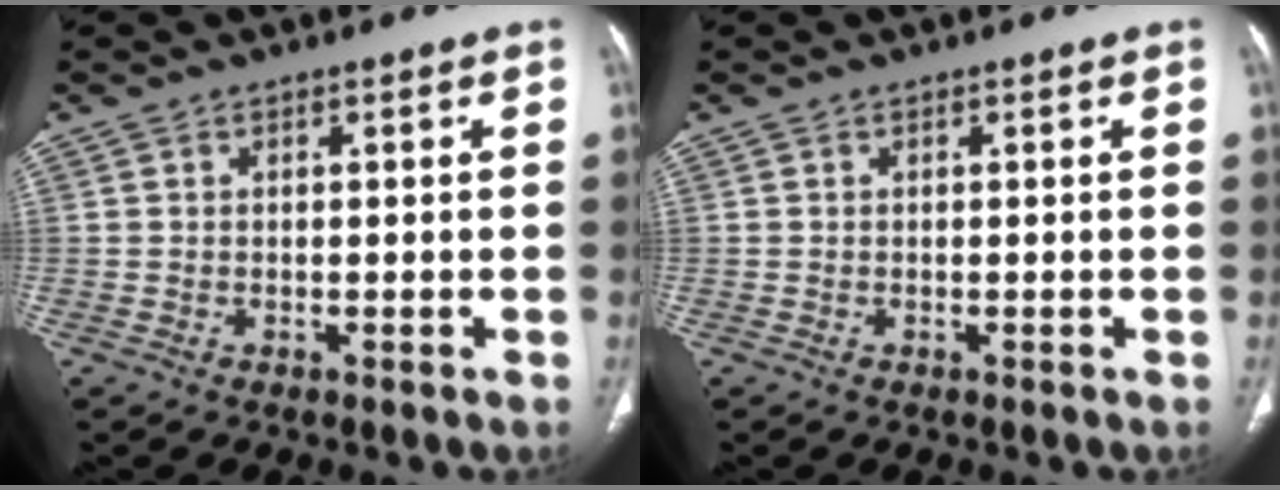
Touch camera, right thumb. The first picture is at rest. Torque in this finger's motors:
{"motor_torque": [0.00, 0.00, -0.24, 0.24, 0.00]}